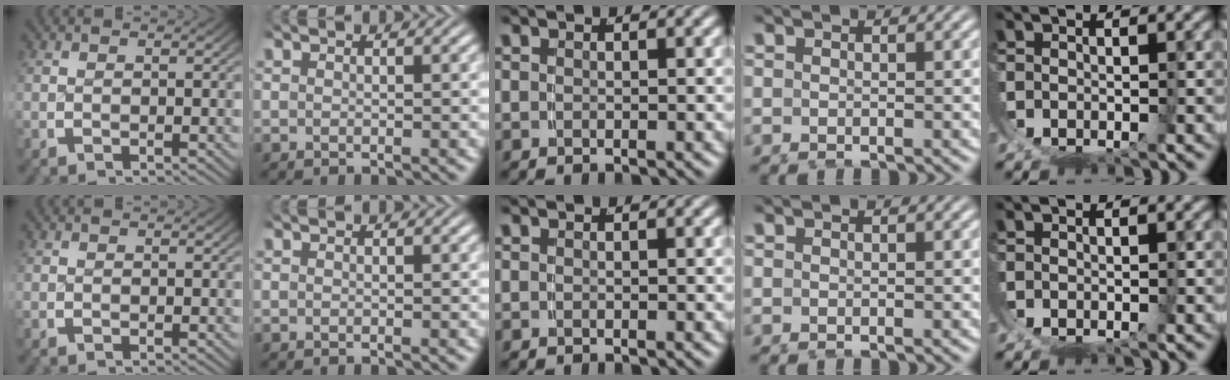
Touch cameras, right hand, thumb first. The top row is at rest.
{}